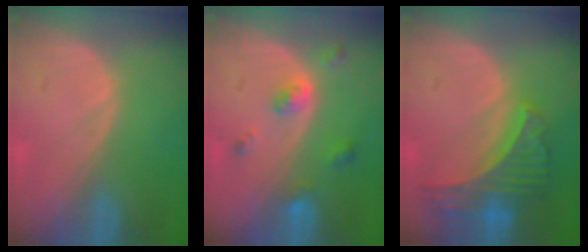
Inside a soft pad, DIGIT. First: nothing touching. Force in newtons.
{"total": 4.4, "press": 4.1, "slide": 1.7}
{"total": 7.9, "press": 7.0, "slide": 3.7}